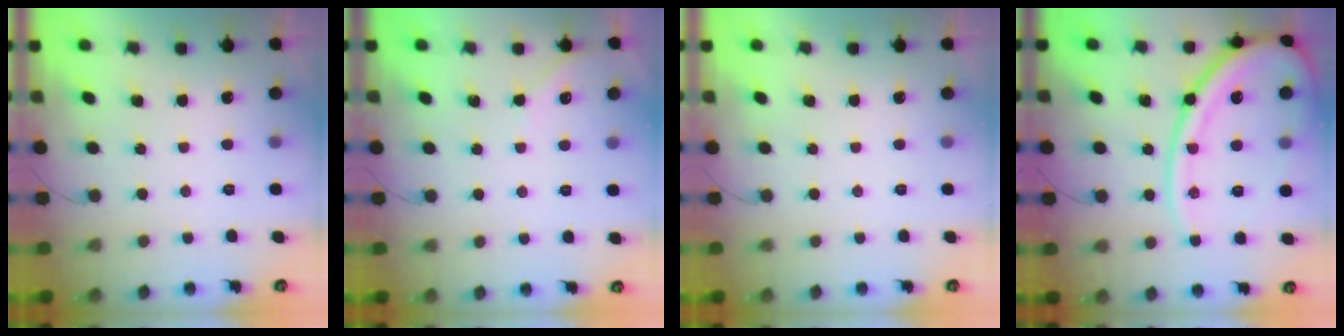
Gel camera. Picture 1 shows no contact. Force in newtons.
{"total": 2.3, "press": 2.3, "slide": 0.4}
{"total": 0.0}
{"total": 20.1, "press": 20.0, "slide": 2.2}